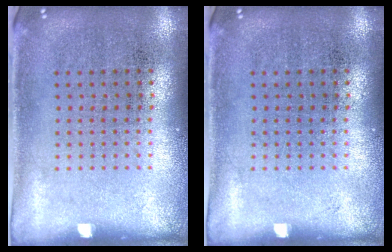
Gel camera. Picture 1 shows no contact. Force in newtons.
{"total": 0.0}